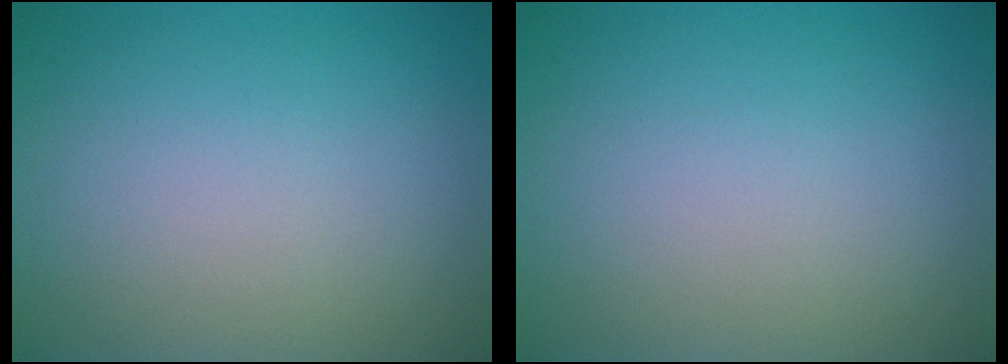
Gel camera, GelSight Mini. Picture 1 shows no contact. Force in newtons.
{"total": 0.0}